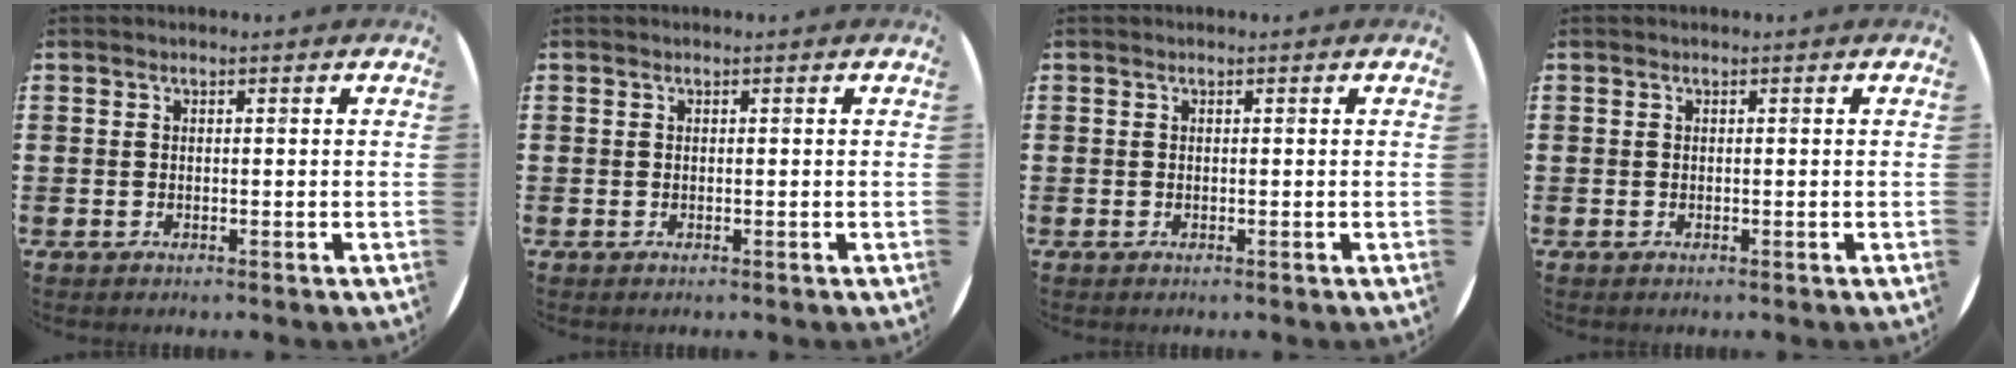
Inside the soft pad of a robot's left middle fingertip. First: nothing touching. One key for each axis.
{"total": 0.0}
{"total": 0.0}
{"total": 0.0}